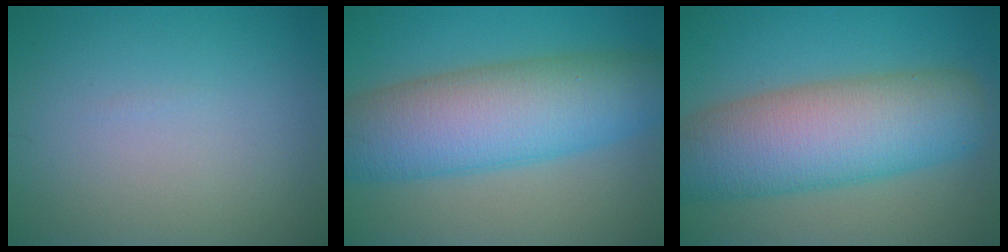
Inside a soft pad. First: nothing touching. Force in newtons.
{"total": 10.7, "press": 10.7, "slide": 0.1}
{"total": 11.0, "press": 11.0, "slide": 0.7}